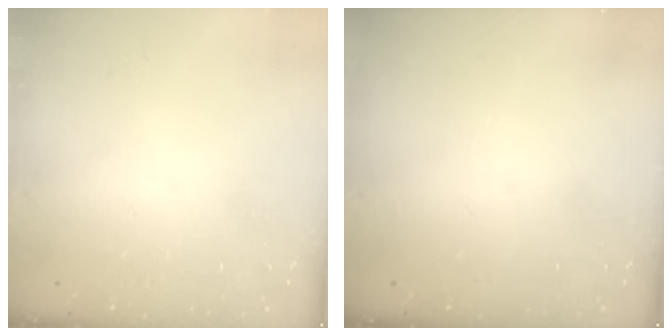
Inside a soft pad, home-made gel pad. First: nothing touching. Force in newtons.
{"total": 0.0}